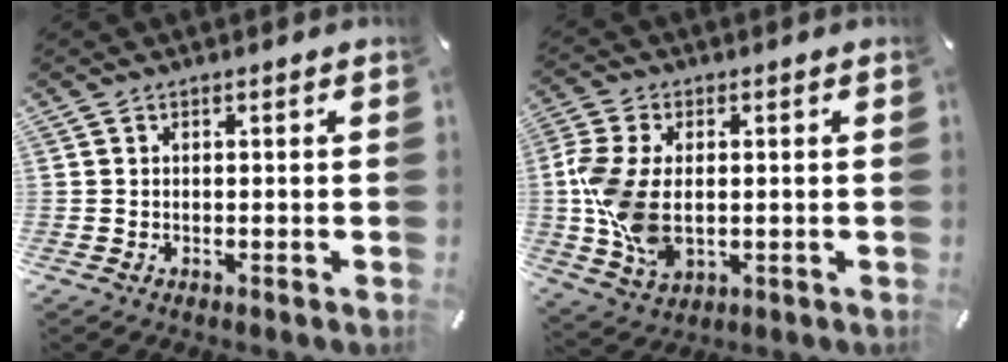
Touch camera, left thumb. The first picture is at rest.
{"total": 11.3, "force": [-0.2, 7.6, 8.3], "torque": [-0.200, 0.001, -0.002]}